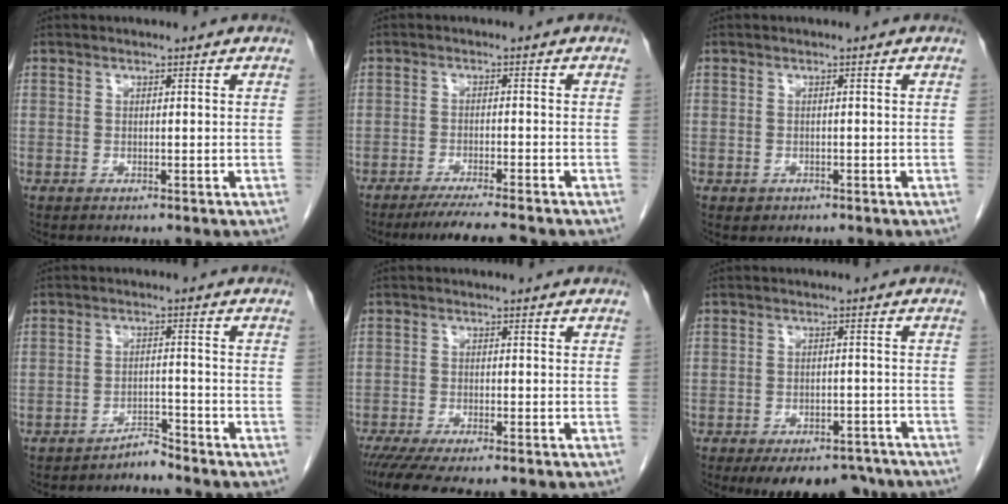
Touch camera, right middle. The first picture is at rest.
{"total": 7.2, "force": [-6.3, -0.6, 3.4], "torque": [-0.042, -0.021, -0.099]}
{"total": 0.9, "force": [-0.4, 0.8, 0.1], "torque": [-0.003, 0.003, -0.001]}
{"total": 2.5, "force": [-2.5, 0.0, 0.1], "torque": [0.006, -0.007, -0.042]}
{"total": 8.5, "force": [-6.8, 1.2, 5.0], "torque": [-0.069, -0.015, -0.104]}
{"total": 12.4, "force": [-9.8, 5.8, 4.9], "torque": [-0.068, 0.004, -0.123]}